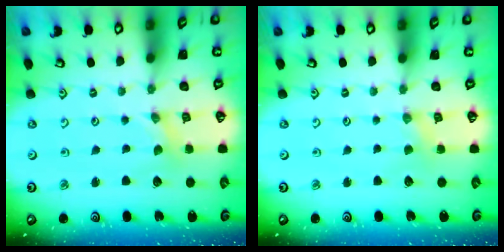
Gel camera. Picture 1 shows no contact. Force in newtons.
{"total": 1.3, "press": 1.2, "slide": 0.2}